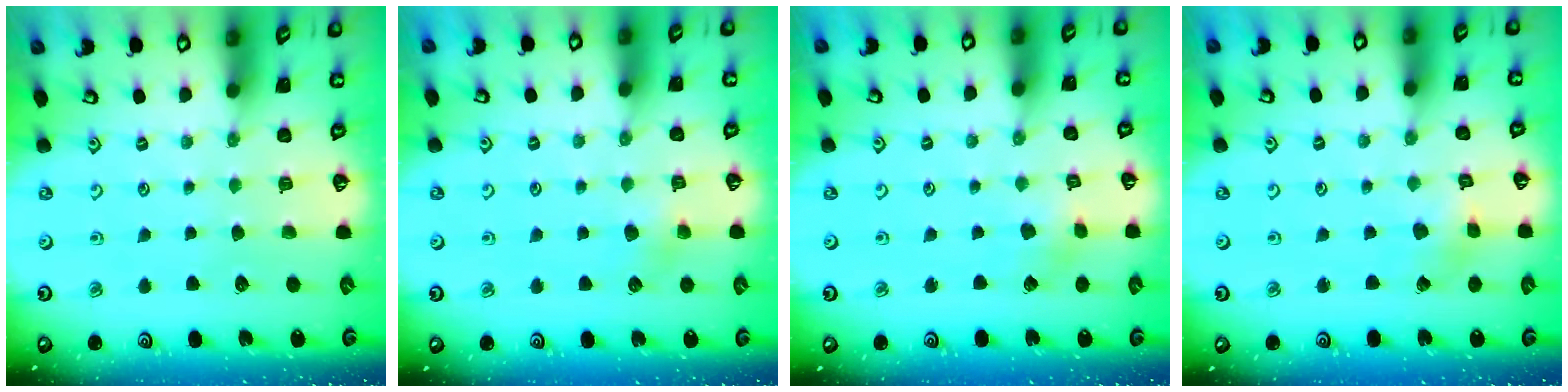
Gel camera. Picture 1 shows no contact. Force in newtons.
{"total": 3.8, "press": 3.7, "slide": 0.7}
{"total": 2.3, "press": 2.2, "slide": 0.3}
{"total": 2.3, "press": 2.3, "slide": 0.1}